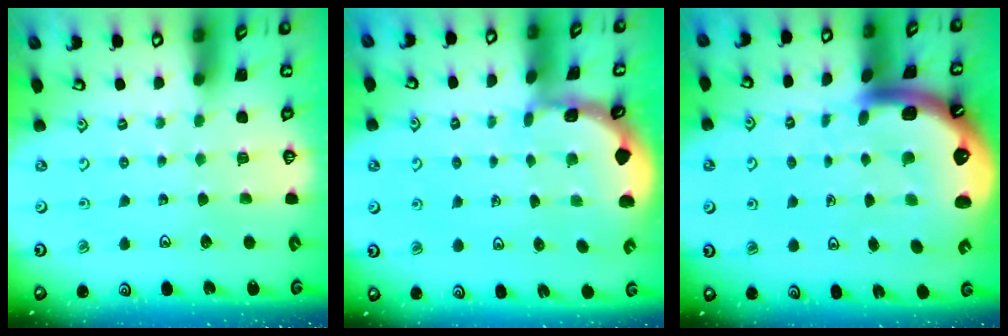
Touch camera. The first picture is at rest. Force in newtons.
{"total": 1.5, "press": 1.5, "slide": 0.1}
{"total": 6.7, "press": 6.6, "slide": 0.9}